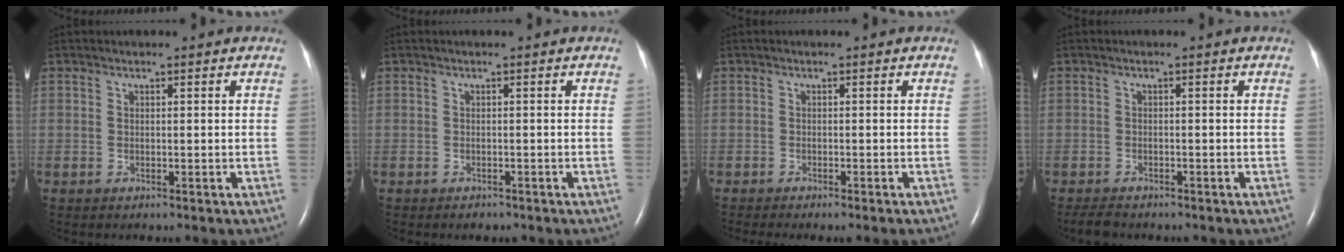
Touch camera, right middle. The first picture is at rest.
{"total": 0.9, "force": [-0.8, 0.5, 0.3], "torque": [-0.008, -0.001, -0.006]}
{"total": 2.9, "force": [-2.4, -0.3, 1.6], "torque": [-0.018, 0.000, -0.031]}
{"total": 2.4, "force": [-2.1, 0.7, 0.9], "torque": [-0.022, -0.006, -0.031]}